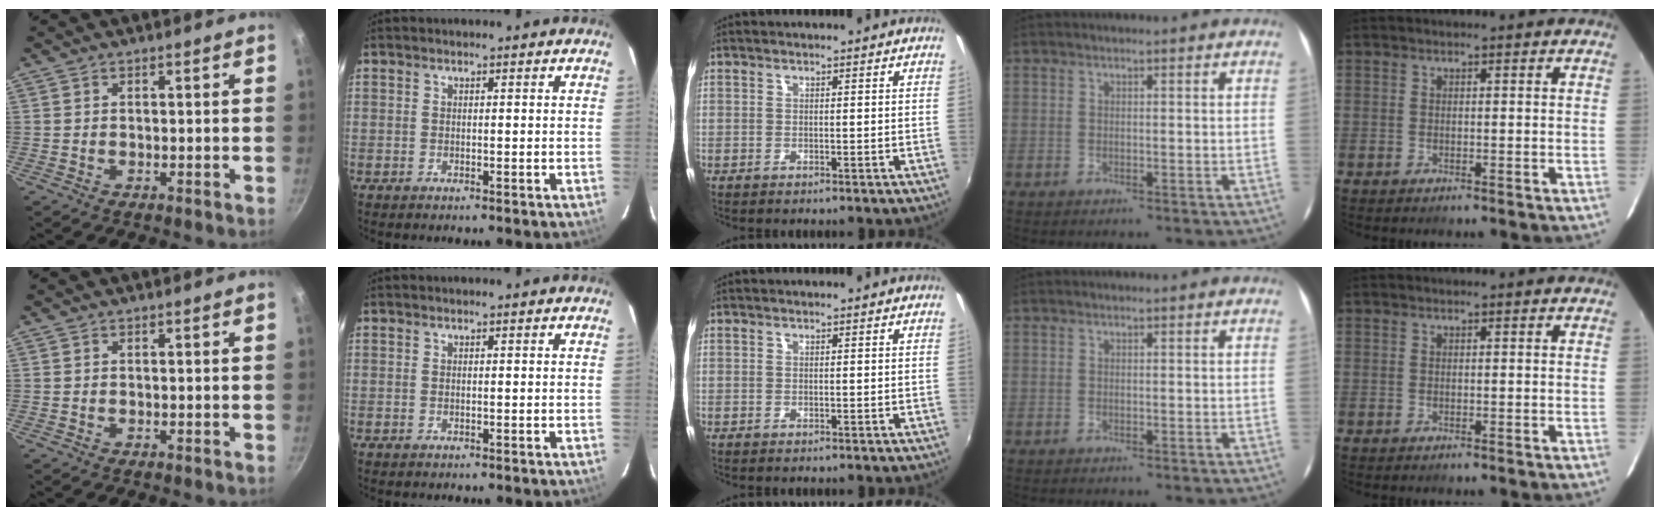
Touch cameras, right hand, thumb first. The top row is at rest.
{}